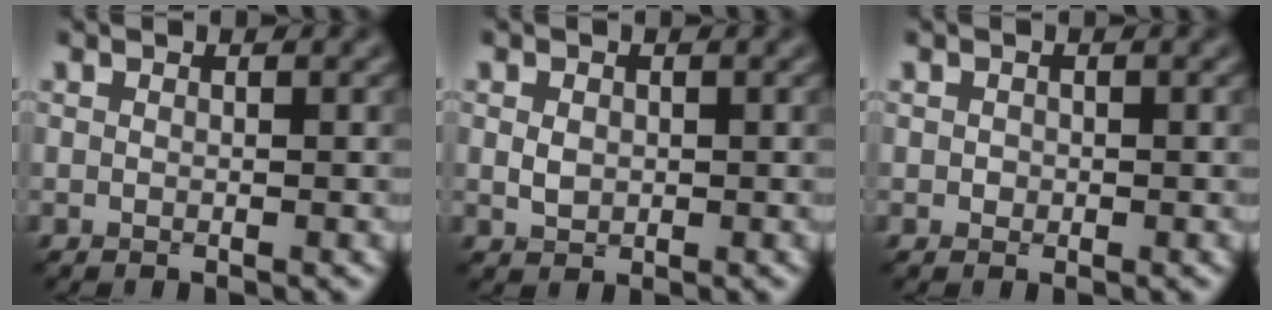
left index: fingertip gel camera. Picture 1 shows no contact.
{"total": 1.4, "force": [0.0, 1.1, 0.9], "torque": [-0.022, -0.001, -0.001]}
{"total": 0.6, "force": [0.0, 0.5, 0.2], "torque": [-0.003, -0.001, -0.003]}